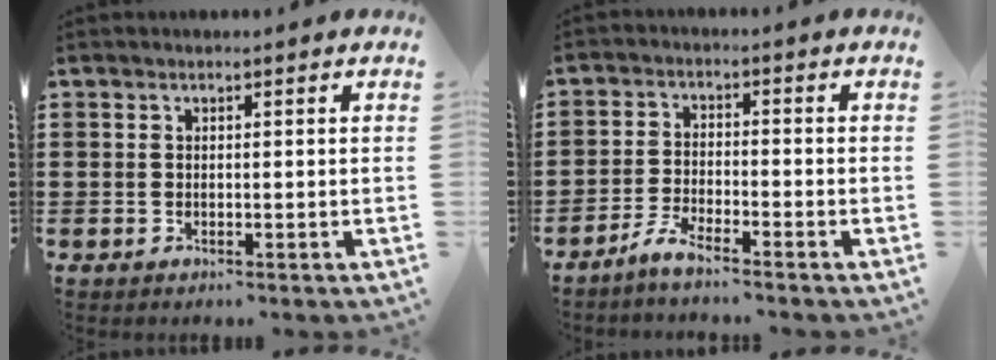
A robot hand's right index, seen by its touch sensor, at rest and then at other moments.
{"total": 3.4, "force": [-3.2, -0.1, 1.3], "torque": [-0.039, -0.001, -0.067]}